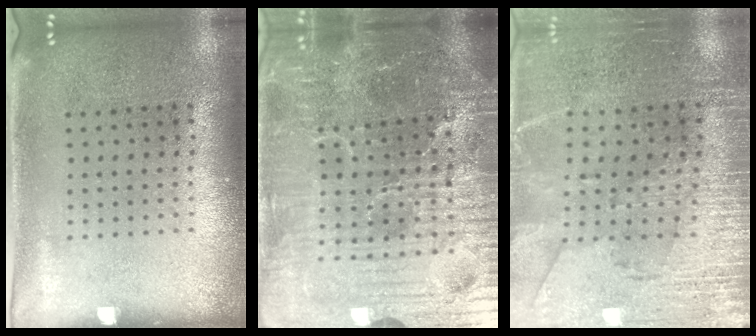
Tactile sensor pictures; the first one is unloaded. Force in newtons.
{"total": 6.6, "press": 6.1, "slide": 2.7}
{"total": 3.1, "press": 2.9, "slide": 1.1}